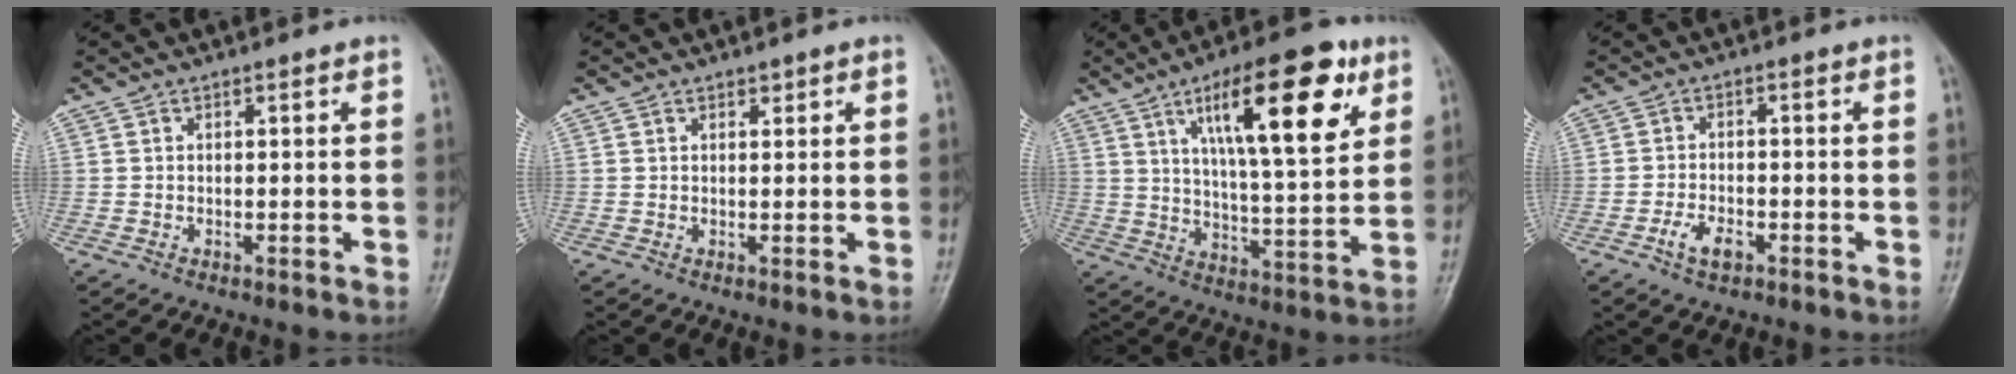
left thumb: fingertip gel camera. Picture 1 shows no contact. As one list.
[{"total": 0.9, "force": [0.7, 0.6, 0.3], "torque": [0.002, -0.005, 0.008]}, {"total": 19.7, "force": [9.1, 6.1, 16.3], "torque": [-0.225, -0.031, 0.145]}, {"total": 4.0, "force": [-2.1, 2.2, 2.7], "torque": [-0.050, 0.013, -0.037]}]